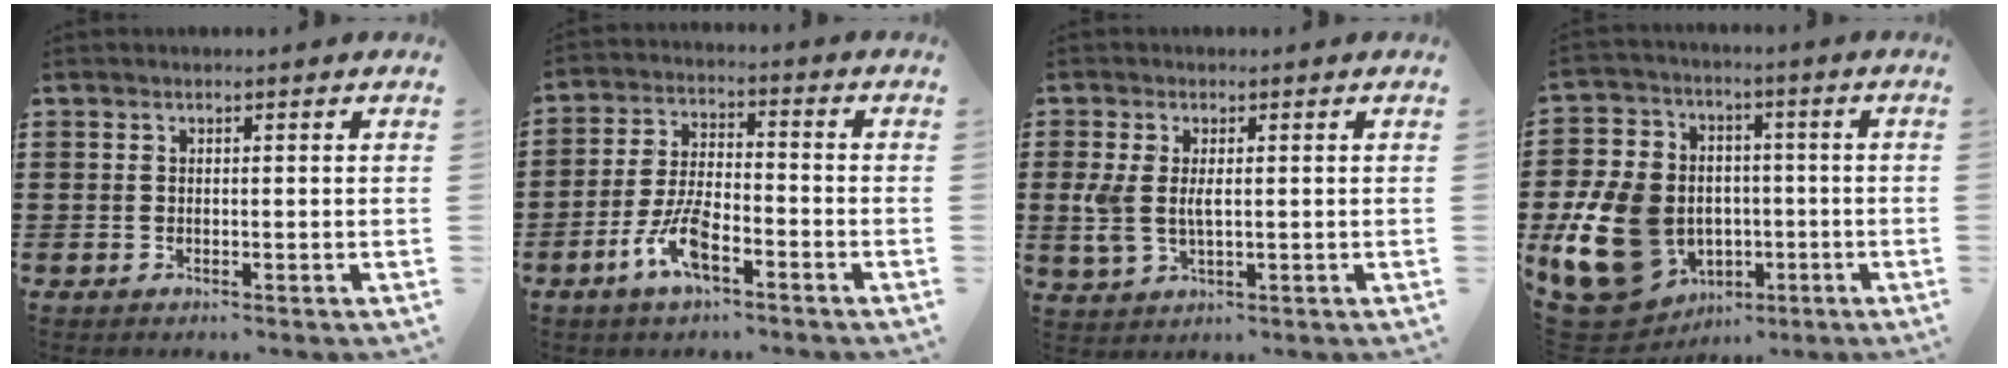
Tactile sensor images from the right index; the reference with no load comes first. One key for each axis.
{"total": 7.6, "fx": -4.2, "fy": 2.8, "fz": 5.6, "tx": -0.136, "ty": -0.003, "tz": -0.083}
{"total": 4.5, "fx": 0.4, "fy": 2.3, "fz": 3.8, "tx": -0.101, "ty": -0.001, "tz": -0.001}
{"total": 16.5, "fx": -3.9, "fy": 13.2, "fz": 9.0, "tx": -0.243, "ty": 0.014, "tz": -0.068}